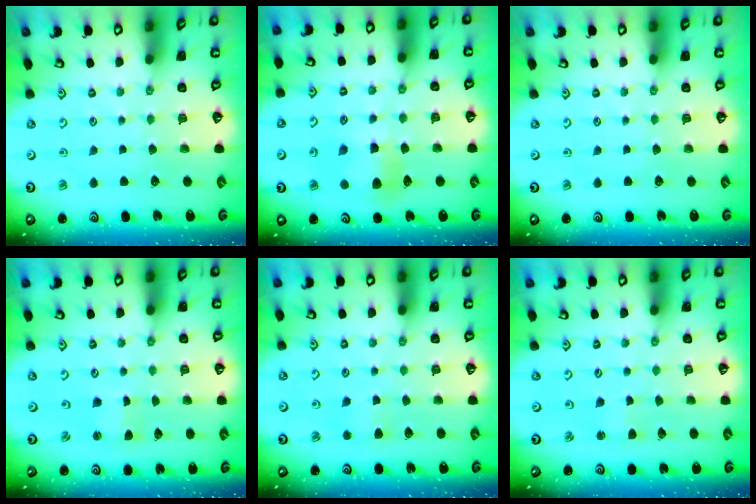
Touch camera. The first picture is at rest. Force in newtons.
{"total": 6.4, "press": 6.4, "slide": 0.5}
{"total": 0.0}
{"total": 0.9, "press": 0.9, "slide": 0.0}
{"total": 2.5, "press": 2.4, "slide": 0.5}
{"total": 2.1, "press": 2.1, "slide": 0.2}